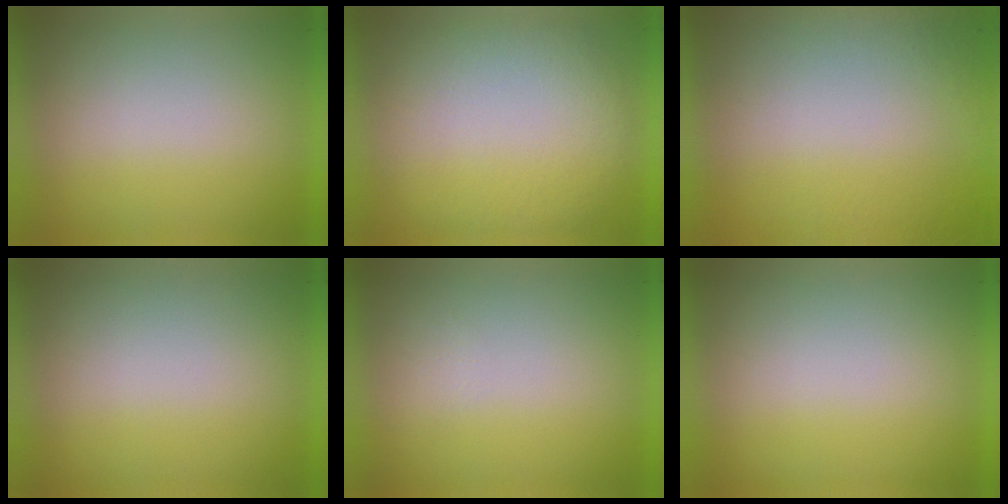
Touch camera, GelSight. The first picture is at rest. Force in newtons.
{"total": 2.2}
{"total": 2.8}
{"total": 0.0}
{"total": 1.3}
{"total": 0.0}